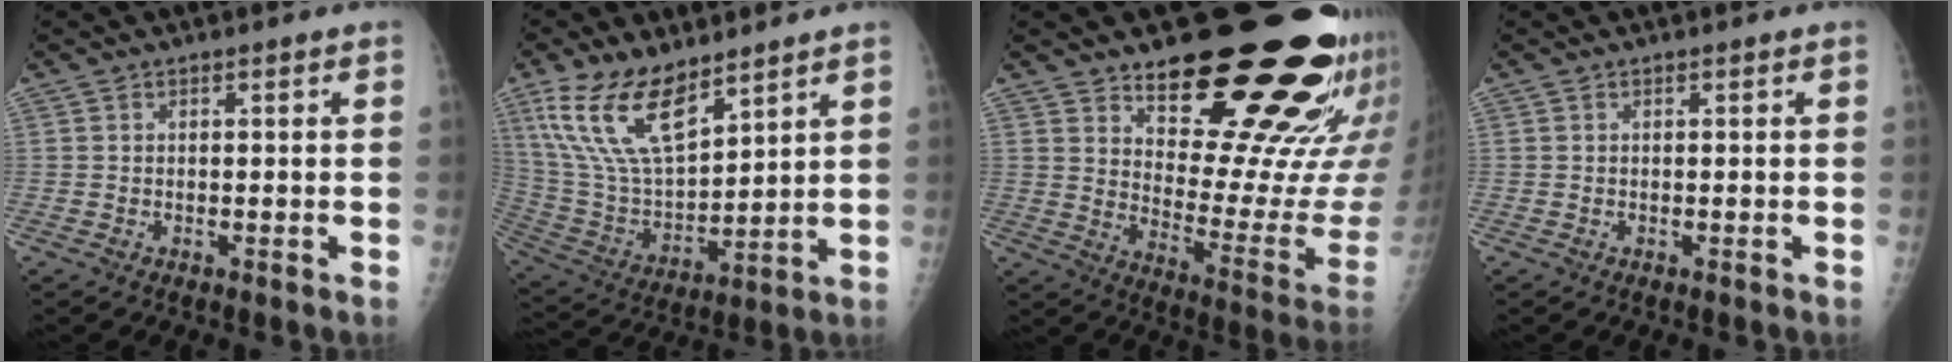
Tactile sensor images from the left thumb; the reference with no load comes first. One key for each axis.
{"total": 16.3, "fx": 10.4, "fy": 6.9, "fz": 10.6, "tx": -0.184, "ty": -0.049, "tz": 0.217}
{"total": 26.1, "fx": 17.4, "fy": 8.5, "fz": 17.4, "tx": -0.203, "ty": -0.116, "tz": 0.243}
{"total": 0.0}